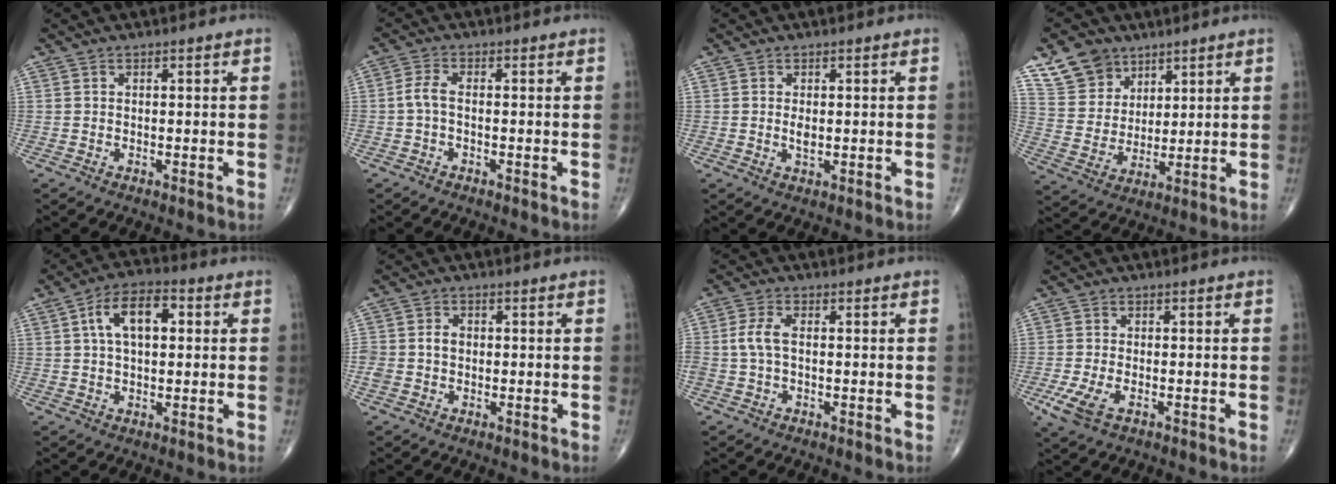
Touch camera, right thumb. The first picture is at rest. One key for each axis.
{"total": 2.8, "fx": -0.5, "fy": 1.2, "fz": 2.5, "tx": -0.057, "ty": 0.004, "tz": -0.017}
{"total": 1.7, "fx": 0.1, "fy": 0.8, "fz": 1.5, "tx": -0.026, "ty": -0.004, "tz": 0.003}
{"total": 10.2, "fx": 6.8, "fy": 7.2, "fz": 2.5, "tx": -0.021, "ty": -0.034, "tz": 0.139}
{"total": 9.8, "fx": 2.2, "fy": 5.2, "fz": 8.0, "tx": -0.130, "ty": 0.020, "tz": 0.031}
{"total": 4.0, "fx": -0.1, "fy": 3.2, "fz": 2.4, "tx": -0.048, "ty": 0.012, "tz": 0.000}
{"total": 4.0, "fx": -0.1, "fy": 2.1, "fz": 3.4, "tx": -0.089, "ty": 0.009, "tz": -0.004}
{"total": 5.3, "fx": -2.1, "fy": 2.6, "fz": 4.1, "tx": -0.099, "ty": -0.006, "tz": -0.036}